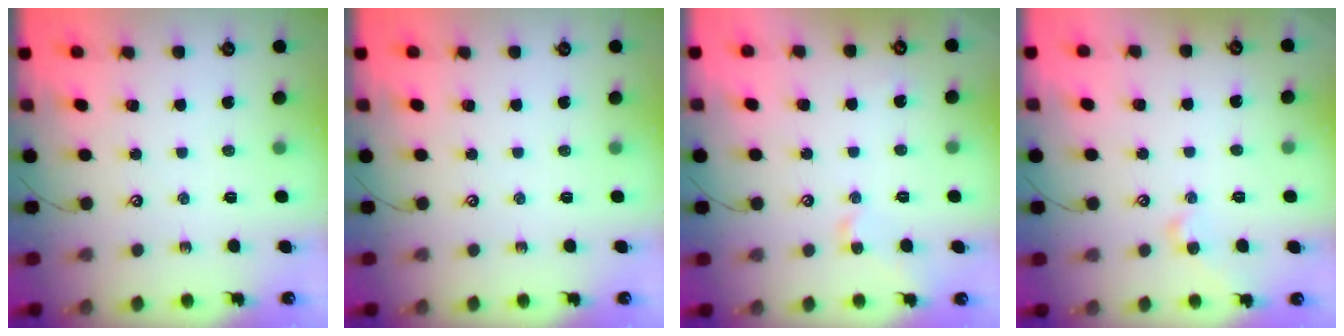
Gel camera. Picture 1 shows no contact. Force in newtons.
{"total": 0.0}
{"total": 1.3, "press": 1.3, "slide": 0.1}
{"total": 2.5, "press": 2.5, "slide": 0.4}